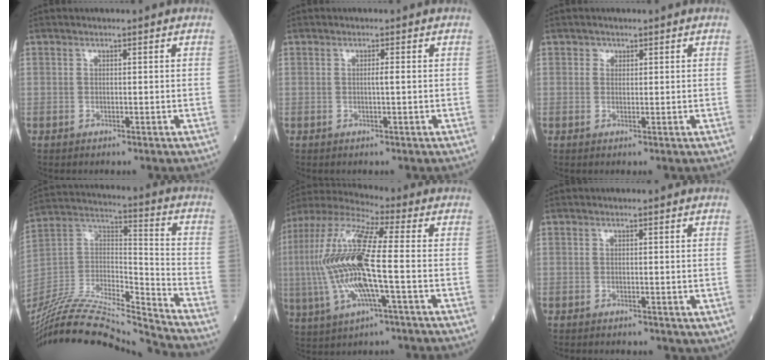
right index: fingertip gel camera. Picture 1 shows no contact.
{"total": 0.9, "force": [0.0, -0.2, 0.9], "torque": [-0.016, 0.000, -0.002]}
{"total": 0.9, "force": [0.5, 0.8, 0.1], "torque": [0.005, -0.002, 0.005]}
{"total": 24.4, "force": [-23.0, 0.8, 8.3], "torque": [-0.190, -0.001, -0.397]}
{"total": 17.6, "force": [-1.4, 2.7, 17.3], "torque": [-0.377, 0.003, -0.031]}
{"total": 0.9, "force": [-0.1, 0.7, 0.6], "torque": [-0.007, -0.003, 0.000]}